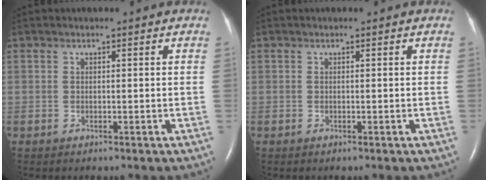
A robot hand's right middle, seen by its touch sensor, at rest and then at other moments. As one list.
[{"total": 0.0}]